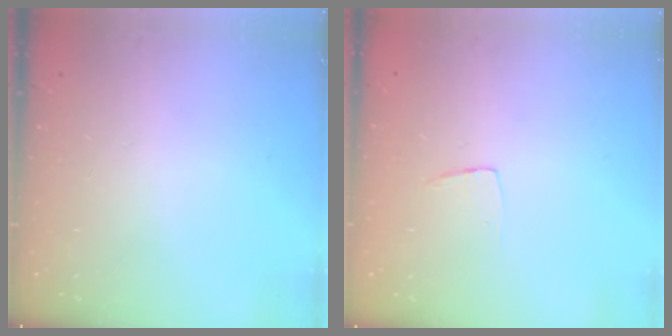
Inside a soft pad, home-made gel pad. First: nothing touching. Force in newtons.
{"total": 3.8, "press": 3.7, "slide": 0.3}